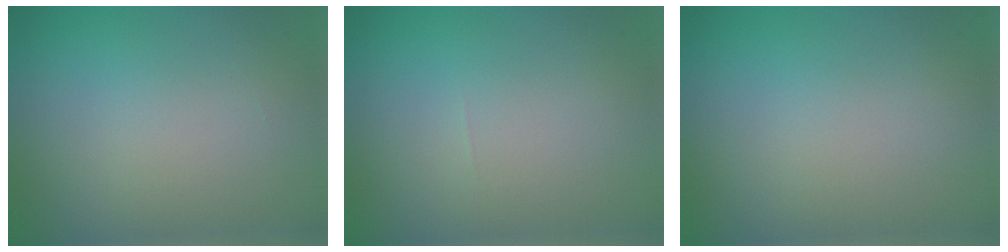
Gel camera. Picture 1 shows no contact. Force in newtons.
{"total": 0.0}
{"total": 0.0}